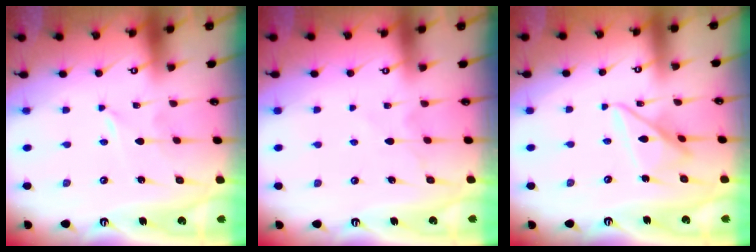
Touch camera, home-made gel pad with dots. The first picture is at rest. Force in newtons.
{"total": 5.3, "press": 5.2, "slide": 0.5}
{"total": 11.1, "press": 11.0, "slide": 1.0}